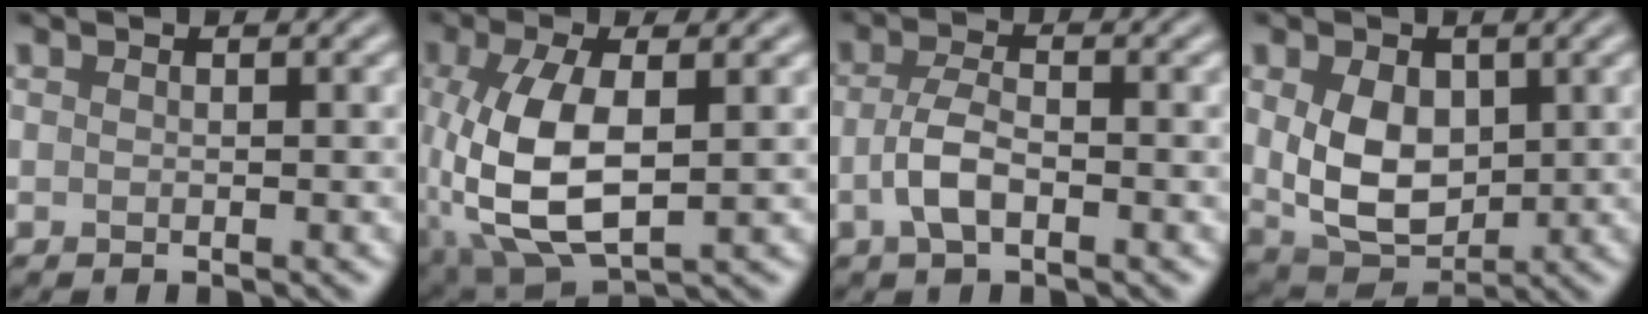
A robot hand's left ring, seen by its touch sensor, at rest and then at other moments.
{"total": 8.7, "force": [-0.9, 4.0, 7.6], "torque": [-0.178, -0.004, -0.013]}
{"total": 3.1, "force": [-1.0, 1.3, 2.7], "torque": [-0.058, 0.001, -0.025]}
{"total": 6.4, "force": [0.7, 4.5, 4.4], "torque": [-0.090, -0.008, 0.021]}